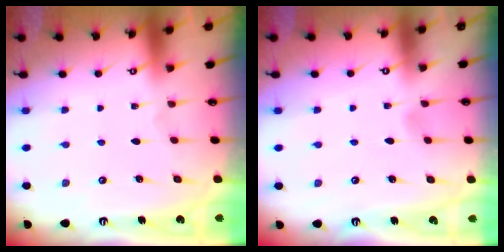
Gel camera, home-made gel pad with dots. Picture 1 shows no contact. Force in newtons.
{"total": 3.6, "press": 3.5, "slide": 0.5}